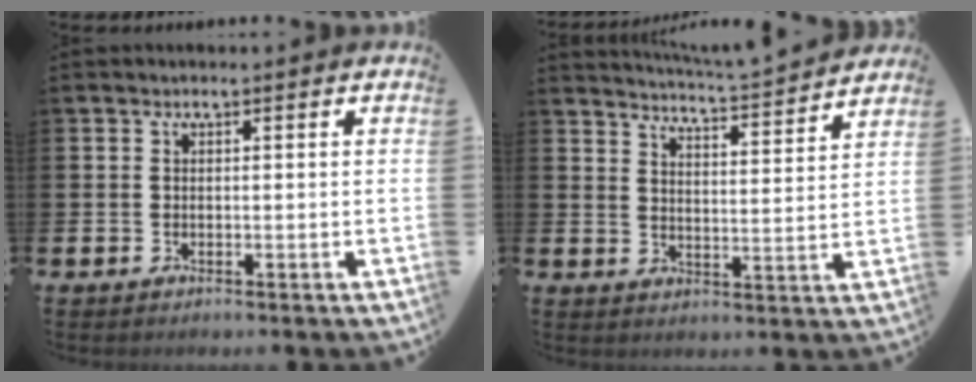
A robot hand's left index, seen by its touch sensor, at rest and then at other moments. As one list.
[{"total": 5.1, "force": [5.0, -0.7, 0.6], "torque": [-0.023, -0.045, 0.083]}]